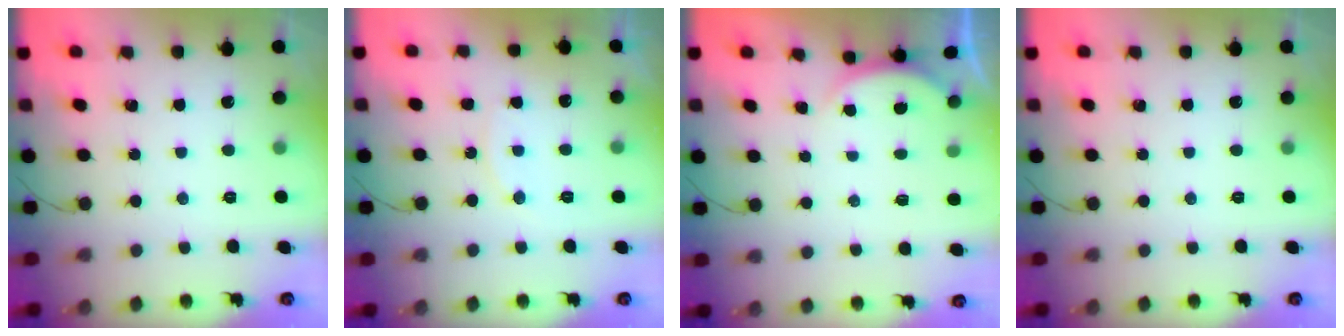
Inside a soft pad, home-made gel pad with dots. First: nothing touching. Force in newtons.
{"total": 6.2, "press": 6.2, "slide": 0.3}
{"total": 1.6, "press": 1.5, "slide": 0.6}
{"total": 0.0}